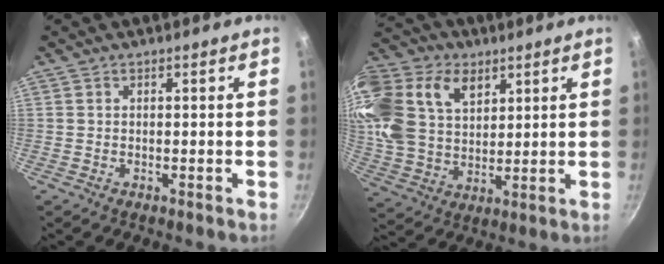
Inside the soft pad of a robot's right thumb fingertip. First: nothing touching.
{"total": 25.8, "force": [11.1, 17.6, 15.2], "torque": [-0.343, 0.023, 0.207]}